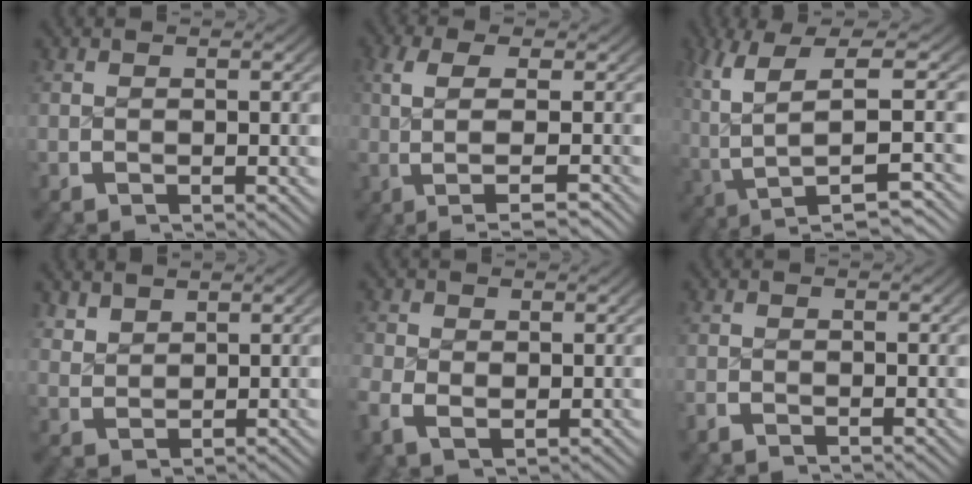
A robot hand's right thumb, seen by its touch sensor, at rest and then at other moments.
{"total": 6.1, "force": [-0.3, 2.2, 5.7], "torque": [-0.100, 0.001, -0.001]}
{"total": 9.5, "force": [-0.1, 4.5, 8.4], "torque": [-0.173, -0.025, 0.021]}
{"total": 2.0, "force": [1.8, 0.7, 0.4], "torque": [-0.006, 0.000, 0.045]}
{"total": 2.3, "force": [-0.4, 1.8, 1.3], "torque": [-0.036, -0.012, 0.000]}
{"total": 1.0, "force": [-0.9, 0.3, 0.0], "torque": [0.003, -0.003, -0.022]}